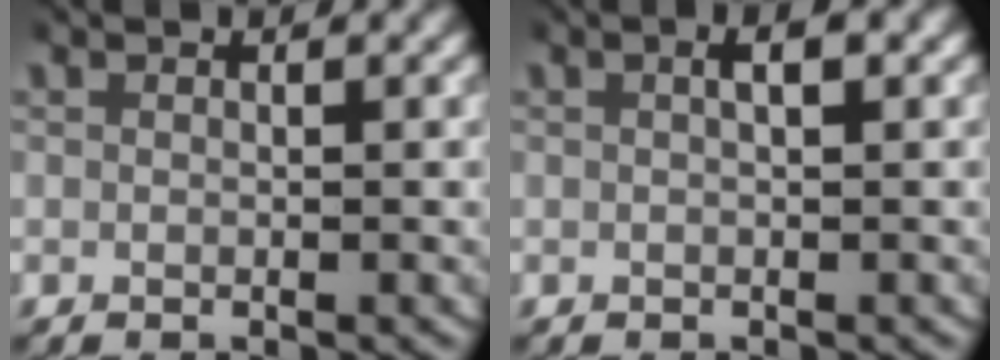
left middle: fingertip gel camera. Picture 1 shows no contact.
{"total": 1.3, "force": [0.3, 0.3, 1.2], "torque": [-0.016, 0.010, 0.004]}